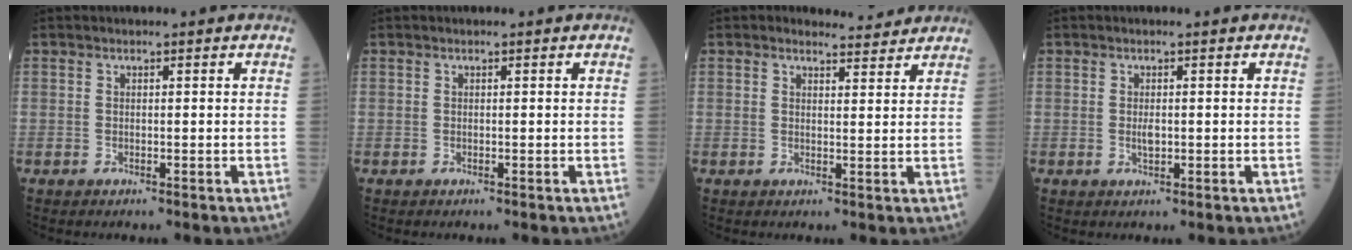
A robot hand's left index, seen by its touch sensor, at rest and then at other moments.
{"total": 0.0}
{"total": 3.0, "force": [2.9, 0.7, -0.2], "torque": [-0.005, 0.001, 0.034]}
{"total": 1.3, "force": [0.2, 0.3, 1.3], "torque": [-0.027, -0.002, 0.005]}